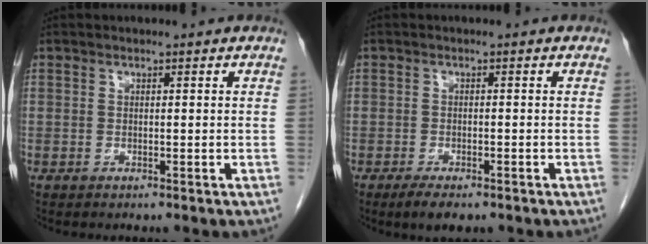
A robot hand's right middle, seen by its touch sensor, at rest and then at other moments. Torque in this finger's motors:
{"motor_torque": [0.53, -0.01, -0.01, -0.01]}